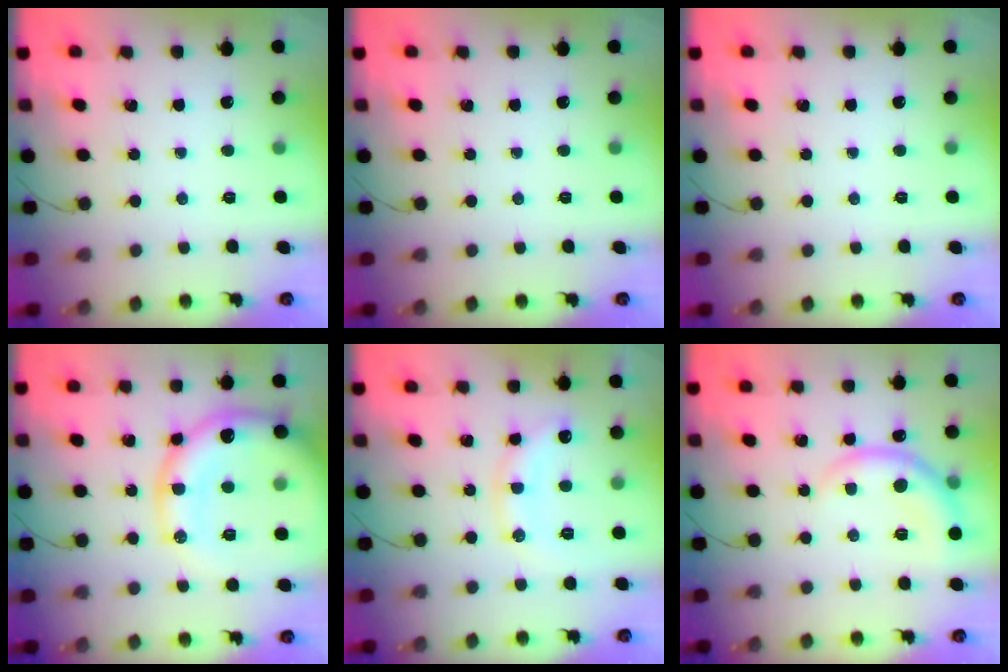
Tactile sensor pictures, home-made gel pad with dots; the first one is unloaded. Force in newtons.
{"total": 0.0}
{"total": 0.0}
{"total": 20.3, "press": 20.0, "slide": 3.6}
{"total": 13.5, "press": 13.4, "slide": 0.6}
{"total": 8.1, "press": 8.1, "slide": 0.4}